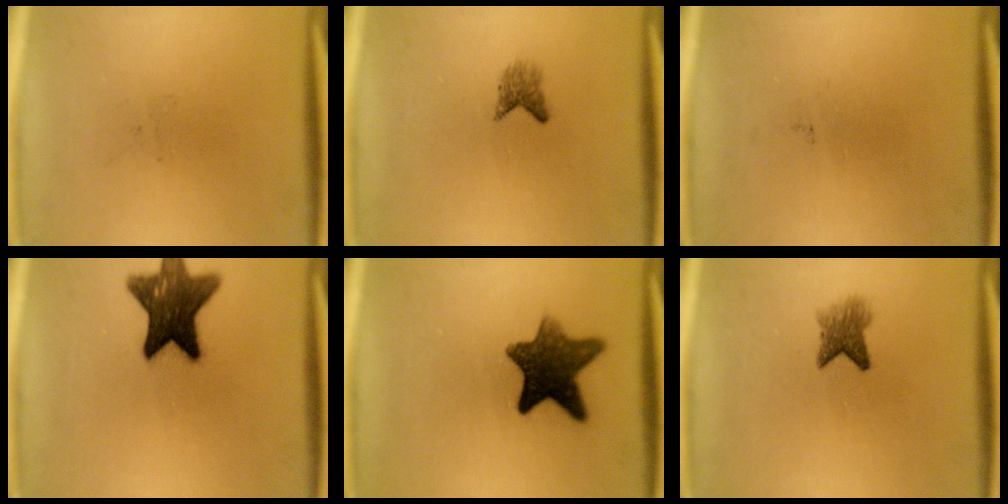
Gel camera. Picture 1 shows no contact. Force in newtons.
{"total": 1.8}
{"total": 0.0}
{"total": 13.1}
{"total": 10.3}
{"total": 3.2}